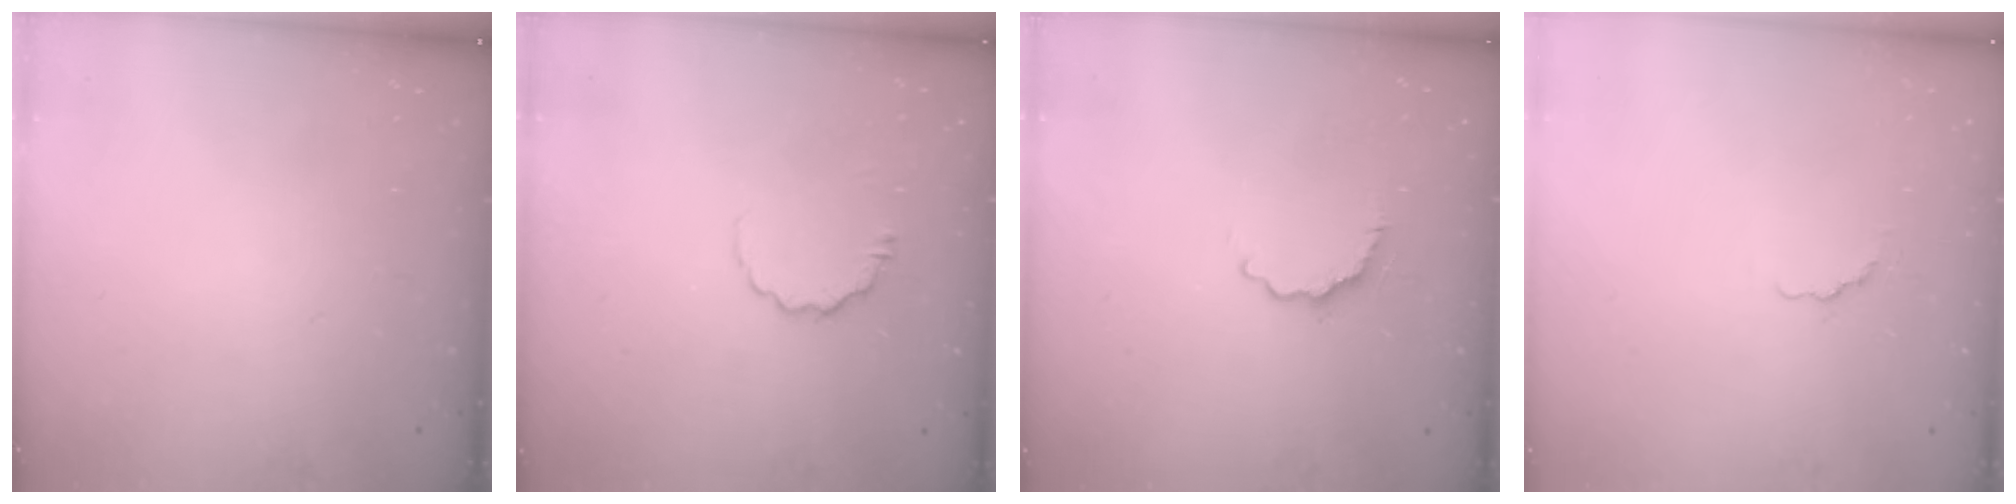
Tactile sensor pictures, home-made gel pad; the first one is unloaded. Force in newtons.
{"total": 5.5, "press": 5.3, "slide": 1.5}
{"total": 4.1, "press": 4.0, "slide": 0.8}
{"total": 1.5, "press": 1.3, "slide": 0.7}